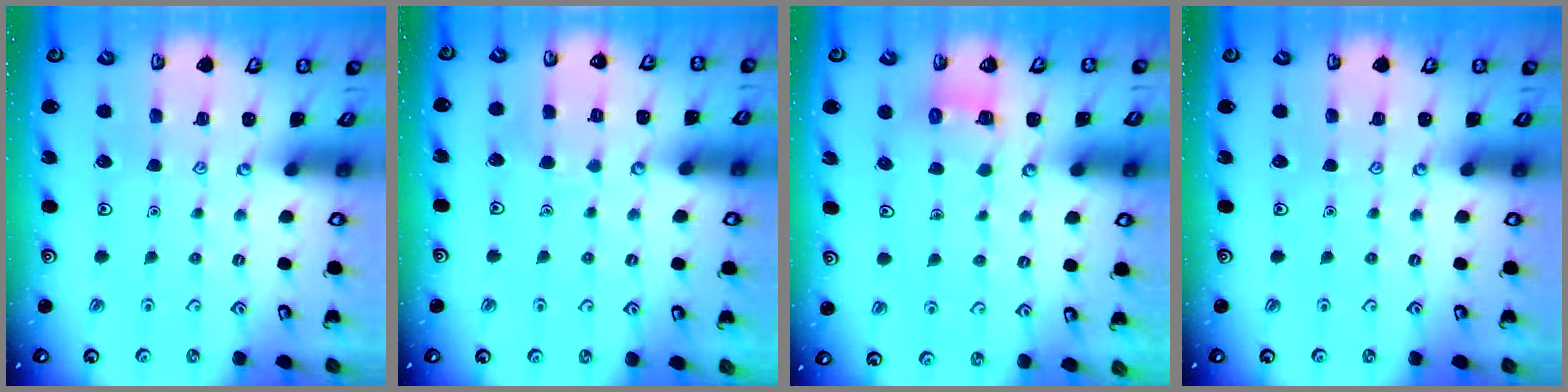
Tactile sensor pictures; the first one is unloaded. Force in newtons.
{"total": 3.6, "press": 3.6, "slide": 0.3}
{"total": 2.8, "press": 2.8, "slide": 0.2}
{"total": 0.0}